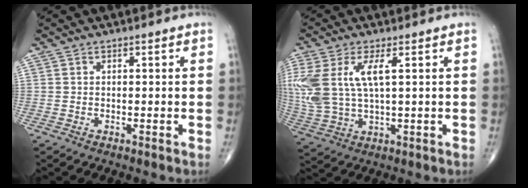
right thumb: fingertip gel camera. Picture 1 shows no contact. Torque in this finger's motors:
{"motor_torque": [0.28, 0.41, 1.27, 0.47, 0.16]}